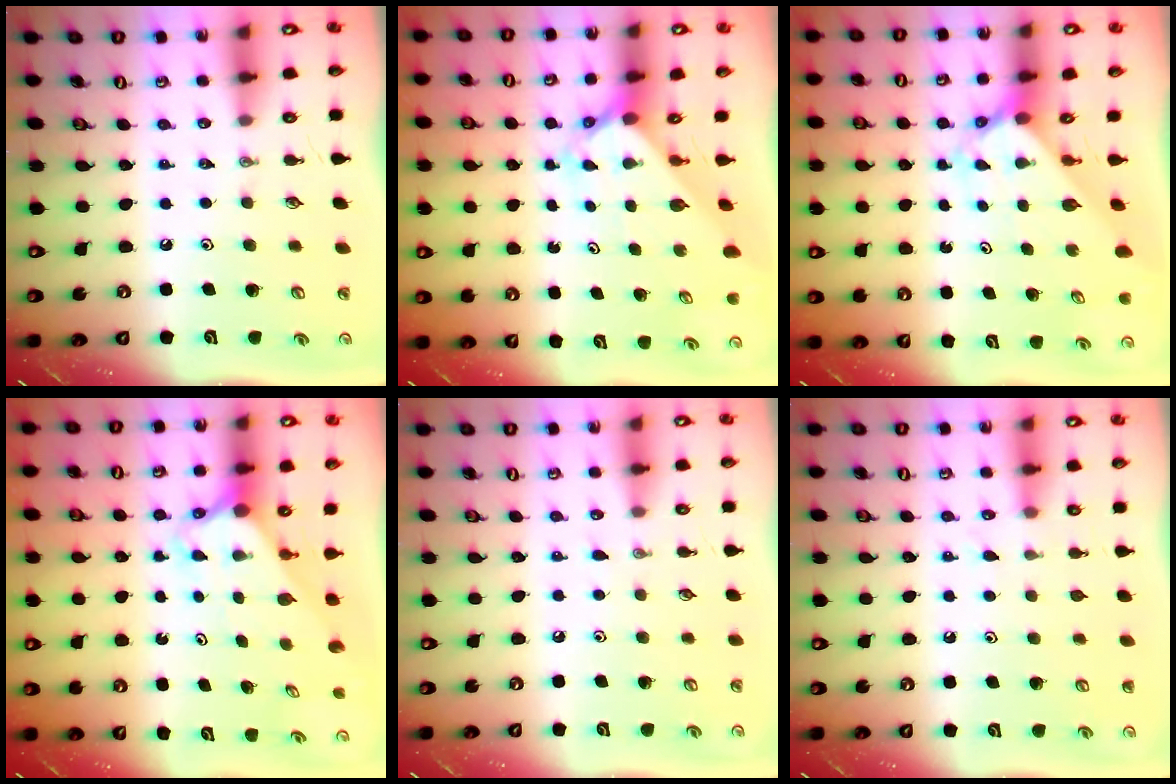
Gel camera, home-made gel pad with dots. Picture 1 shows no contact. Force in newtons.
{"total": 2.2, "press": 2.2, "slide": 0.2}
{"total": 2.4, "press": 2.4, "slide": 0.2}
{"total": 2.6, "press": 2.6, "slide": 0.1}
{"total": 3.2, "press": 3.2, "slide": 0.4}
{"total": 4.5, "press": 4.5, "slide": 0.6}